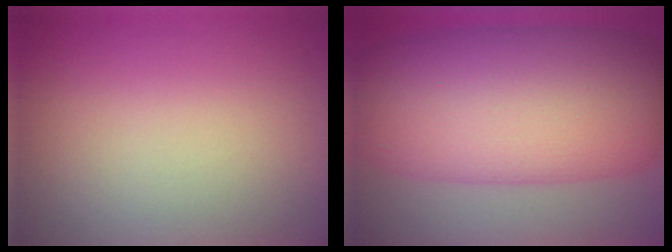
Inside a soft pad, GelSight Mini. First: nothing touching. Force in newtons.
{"total": 13.6, "press": 13.6, "slide": 0.3}